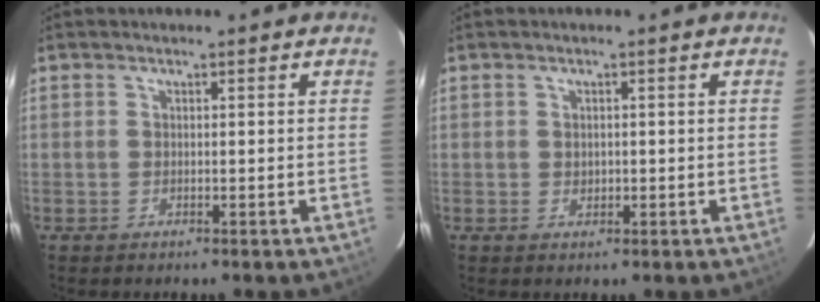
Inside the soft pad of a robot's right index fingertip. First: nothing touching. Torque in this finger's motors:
{"motor_torque": [-0.07, 0.02, 0.01, 0.00]}